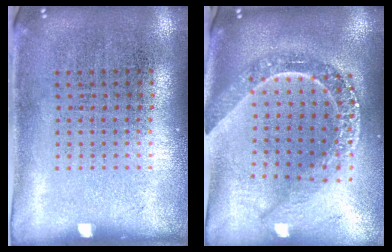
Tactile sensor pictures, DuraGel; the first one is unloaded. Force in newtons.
{"total": 2.4, "press": 2.0, "slide": 1.3}